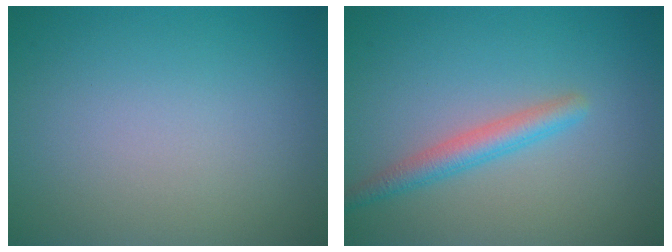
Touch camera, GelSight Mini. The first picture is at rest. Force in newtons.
{"total": 2.5, "press": 2.5, "slide": 0.1}